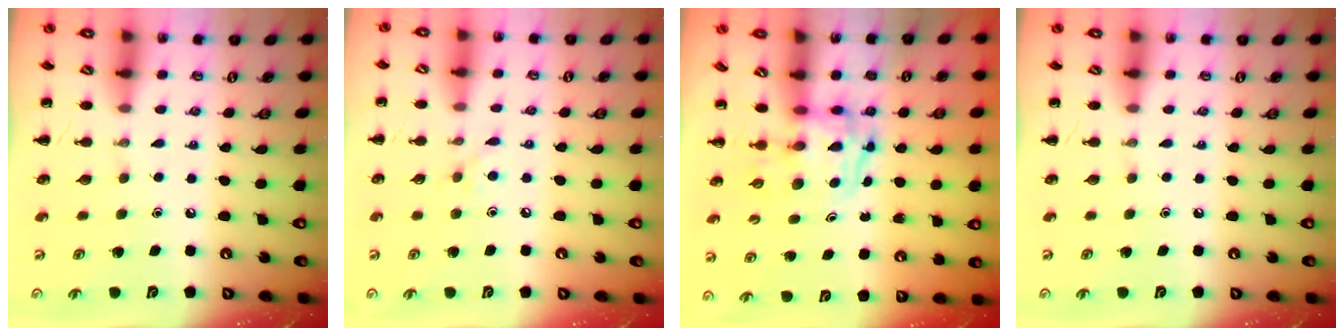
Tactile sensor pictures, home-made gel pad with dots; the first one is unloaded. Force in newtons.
{"total": 5.4, "press": 4.9, "slide": 2.1}
{"total": 3.3, "press": 3.2, "slide": 0.6}
{"total": 0.0}